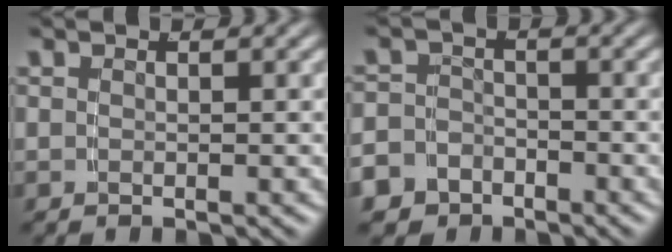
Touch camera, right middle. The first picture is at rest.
{"total": 6.1, "force": [-3.6, 4.8, 1.1], "torque": [-0.029, -0.023, -0.065]}